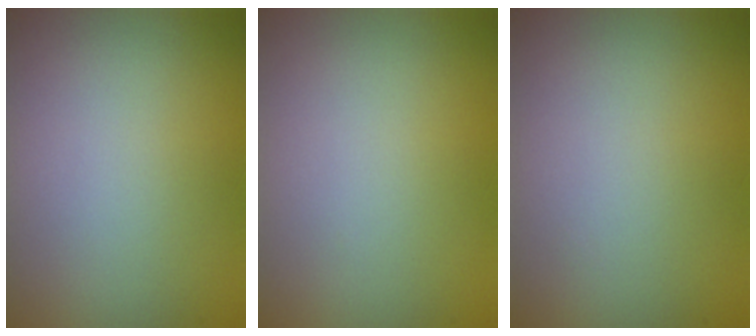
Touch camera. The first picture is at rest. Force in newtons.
{"total": 0.0}
{"total": 0.0}